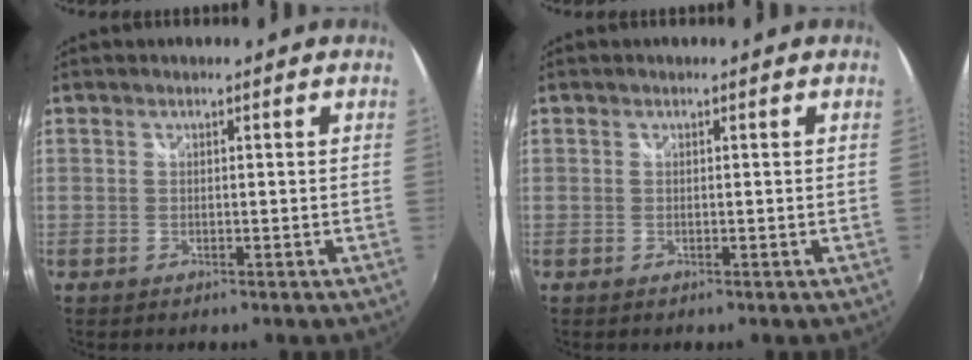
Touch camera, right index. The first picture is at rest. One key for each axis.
{"total": 0.0}